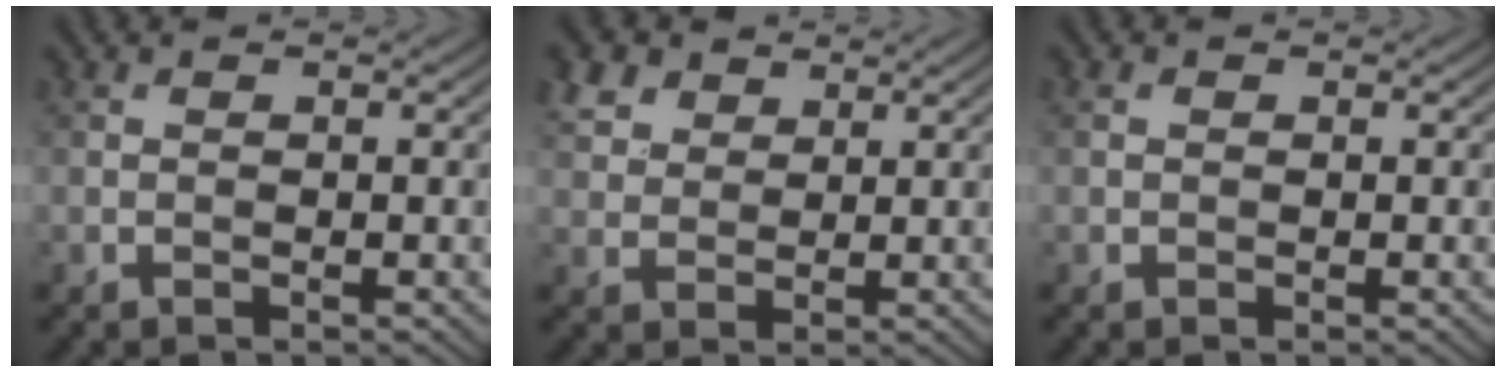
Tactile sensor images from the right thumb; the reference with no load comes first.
{"total": 4.6, "force": [2.9, 3.1, 1.9], "torque": [-0.057, 0.007, 0.062]}
{"total": 0.7, "force": [0.2, 0.5, 0.4], "torque": [-0.009, 0.002, 0.002]}